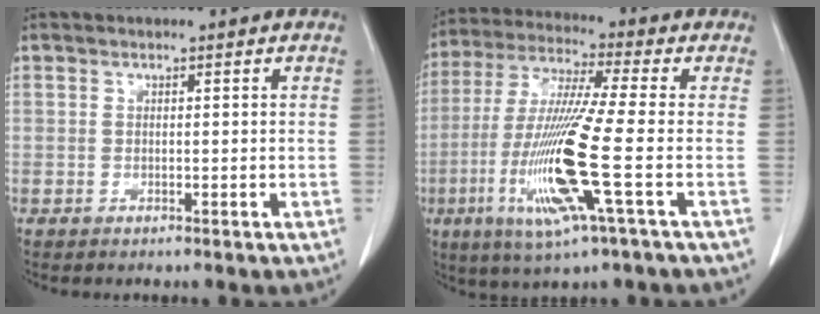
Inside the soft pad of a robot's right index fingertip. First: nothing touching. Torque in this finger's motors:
{"motor_torque": [2.14, 0.00, 0.56, 0.21]}